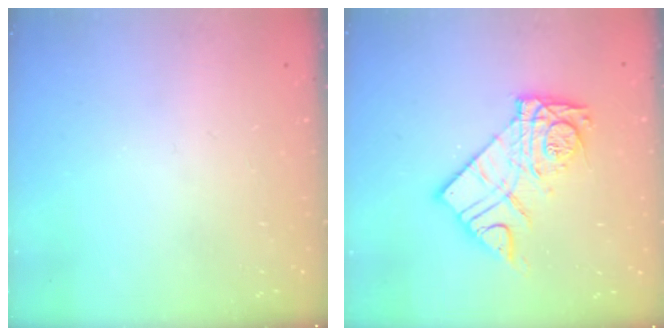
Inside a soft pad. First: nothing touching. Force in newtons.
{"total": 14.8, "press": 14.7, "slide": 1.6}